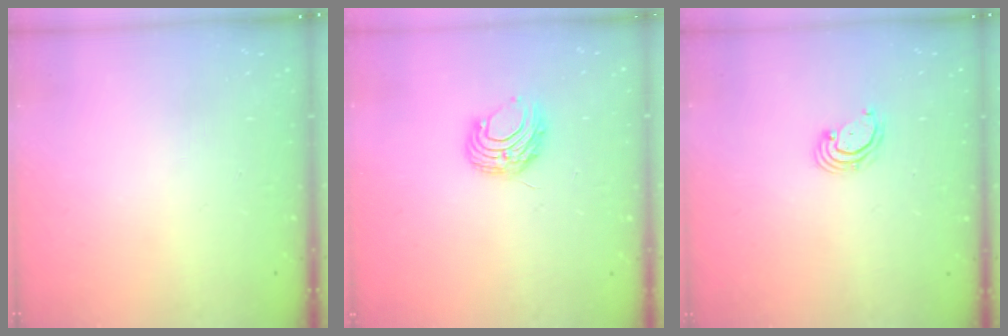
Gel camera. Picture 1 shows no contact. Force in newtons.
{"total": 7.6, "press": 7.6, "slide": 0.5}
{"total": 2.7, "press": 2.7, "slide": 0.7}